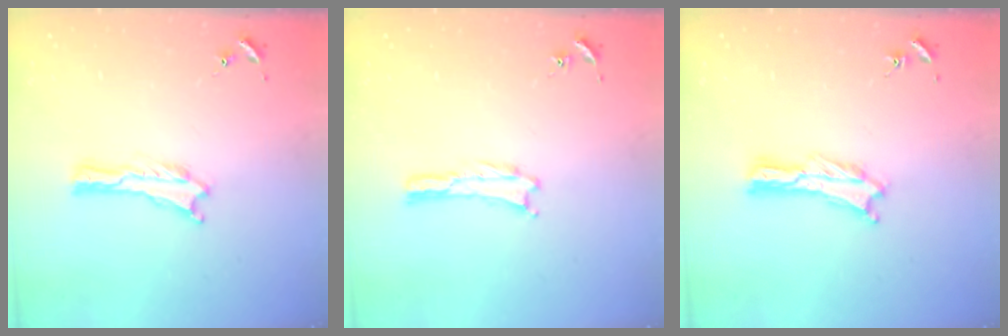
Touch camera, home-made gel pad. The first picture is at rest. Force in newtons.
{"total": 0.0}
{"total": 0.9, "press": 0.9, "slide": 0.2}